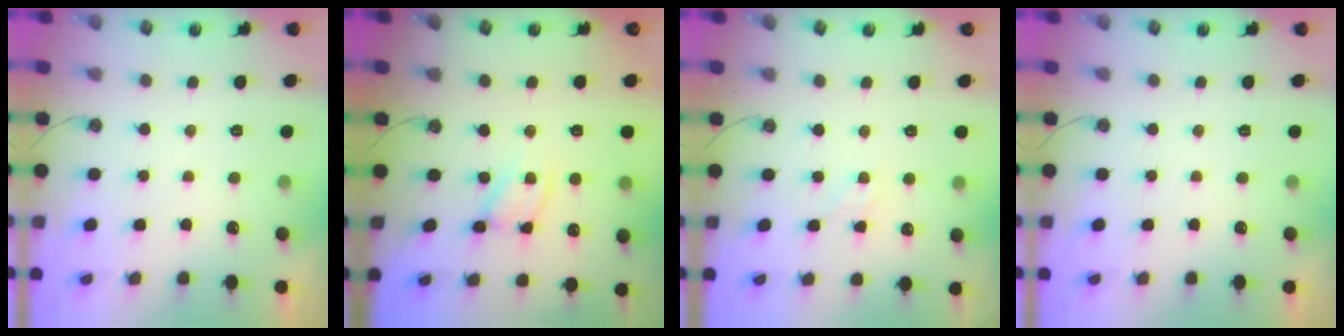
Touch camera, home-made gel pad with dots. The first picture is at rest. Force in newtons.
{"total": 6.1, "press": 6.1, "slide": 0.4}
{"total": 2.7, "press": 2.6, "slide": 0.5}
{"total": 0.0}